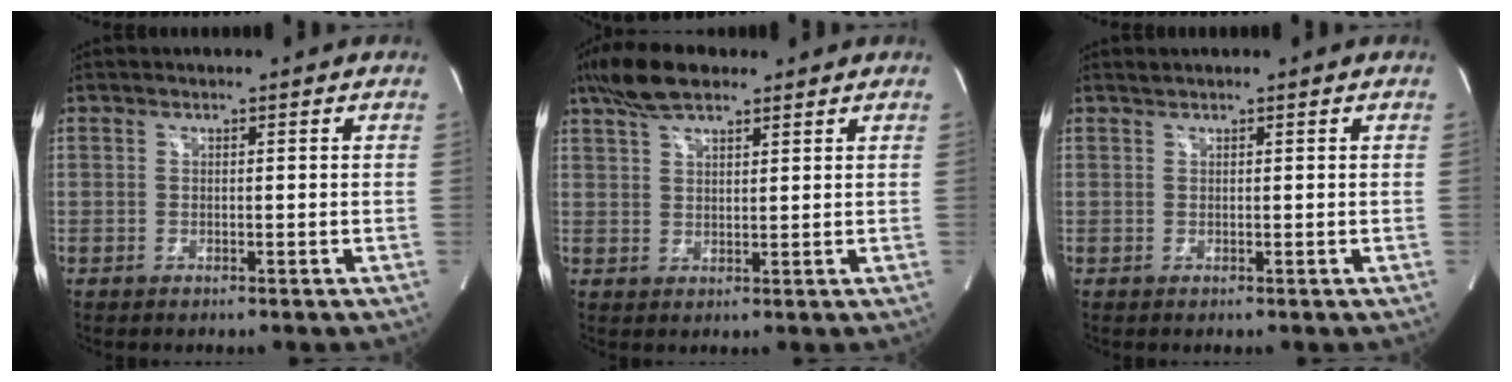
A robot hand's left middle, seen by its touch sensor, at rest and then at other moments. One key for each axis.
{"total": 8.8, "fx": 6.5, "fy": 2.9, "fz": 5.1, "tx": -0.104, "ty": 0.020, "tz": 0.119}
{"total": 0.5, "fx": 0.5, "fy": -0.1, "fz": 0.0, "tx": -0.008, "ty": 0.003, "tz": 0.013}